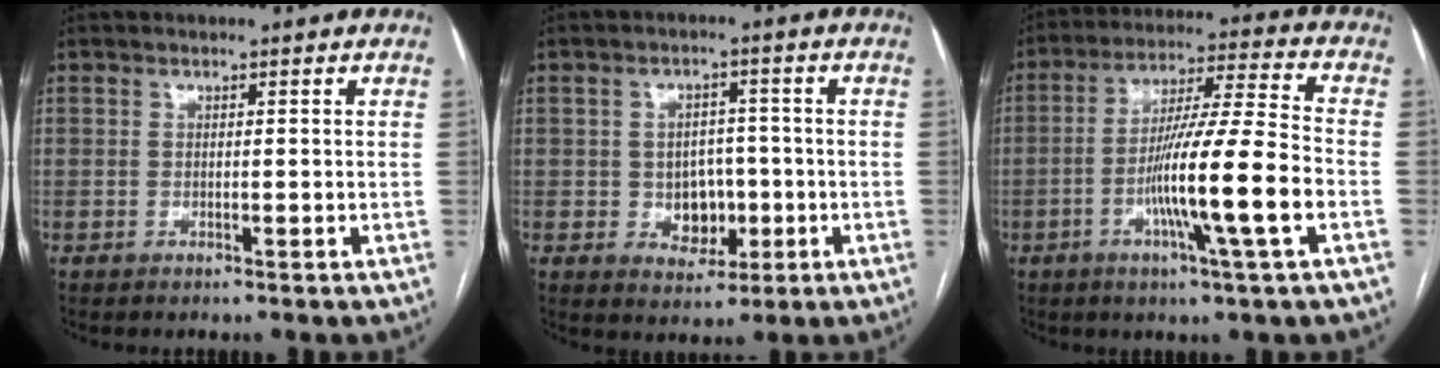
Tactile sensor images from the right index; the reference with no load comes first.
{"total": 5.7, "force": [-1.1, 4.4, 3.5], "torque": [-0.049, 0.009, -0.007]}
{"total": 14.5, "force": [-4.1, -1.0, 13.9], "torque": [-0.246, -0.006, -0.075]}